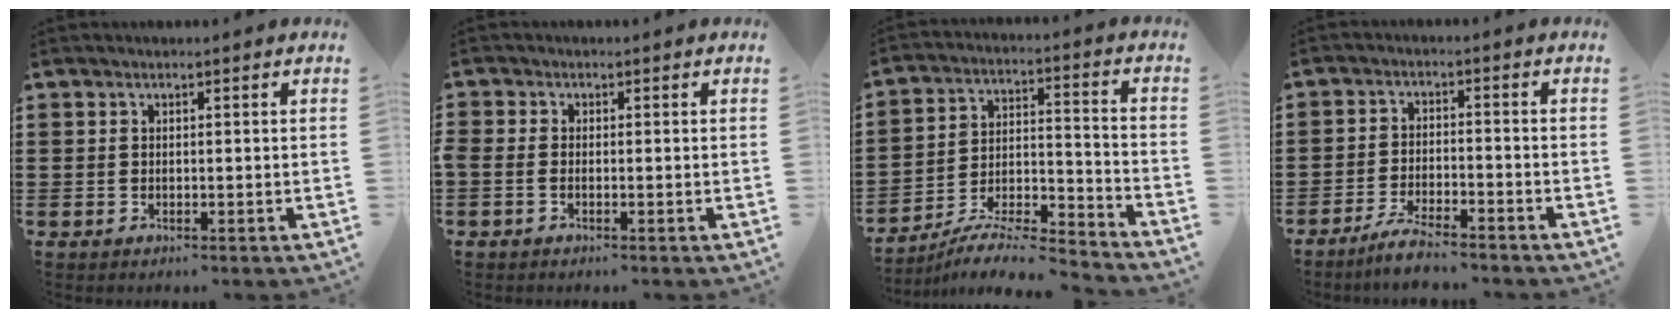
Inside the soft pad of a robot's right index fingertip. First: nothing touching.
{"total": 0.9, "force": [-0.6, 0.1, 0.6], "torque": [-0.013, -0.004, -0.010]}
{"total": 7.2, "force": [-6.5, 0.9, 2.9], "torque": [-0.049, 0.001, -0.128]}
{"total": 4.2, "force": [-3.9, 0.2, 1.5], "torque": [-0.034, 0.001, -0.077]}